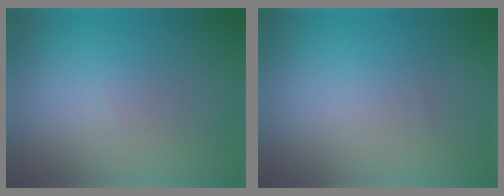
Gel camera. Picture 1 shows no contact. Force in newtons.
{"total": 0.0}